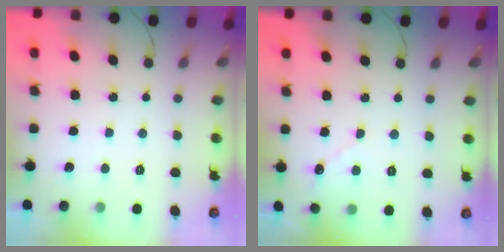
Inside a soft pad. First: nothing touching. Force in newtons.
{"total": 2.7, "press": 2.7, "slide": 0.3}